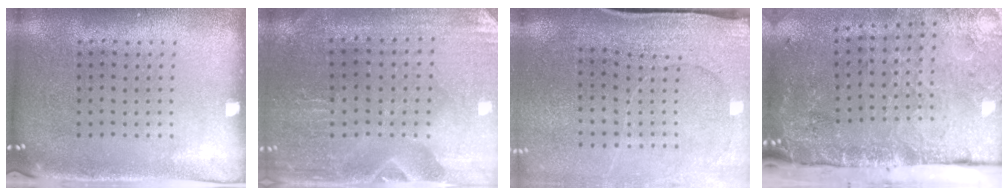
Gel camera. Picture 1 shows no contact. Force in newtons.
{"total": 0.8, "press": 0.8, "slide": 0.2}
{"total": 3.0, "press": 2.8, "slide": 1.1}
{"total": 5.0, "press": 3.7, "slide": 3.4}